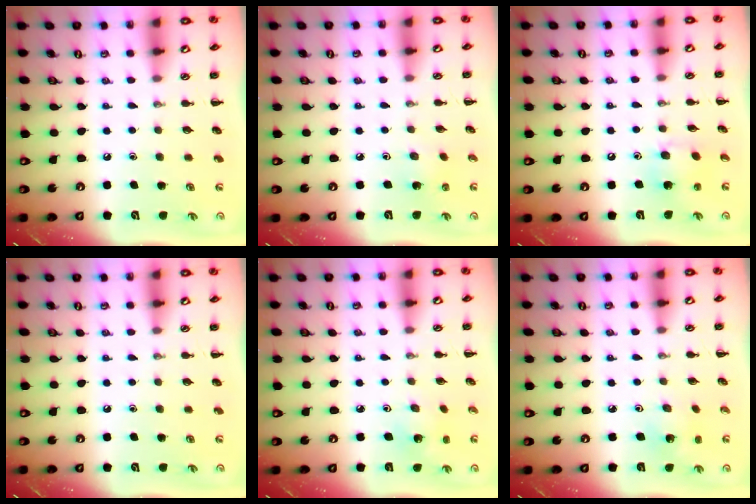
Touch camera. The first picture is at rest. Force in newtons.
{"total": 1.5, "press": 1.4, "slide": 0.5}
{"total": 5.6, "press": 5.5, "slide": 1.1}
{"total": 0.0}
{"total": 1.8, "press": 1.6, "slide": 0.7}
{"total": 1.8, "press": 1.6, "slide": 0.7}